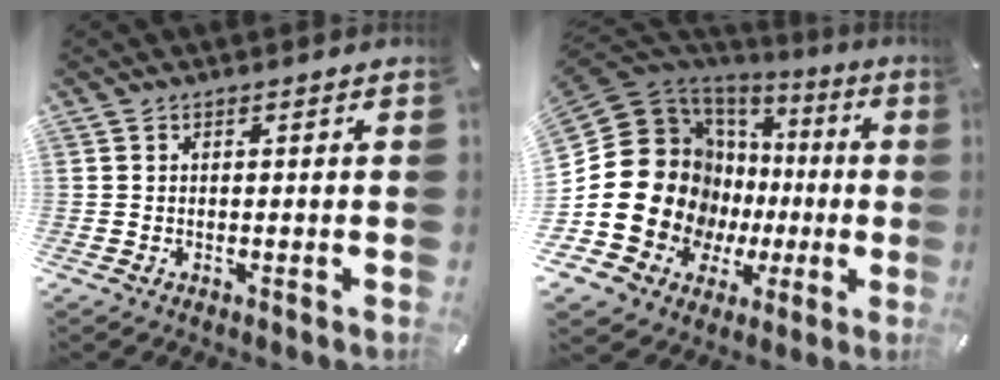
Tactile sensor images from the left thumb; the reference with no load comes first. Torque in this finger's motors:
{"motor_torque": [2.21, 2.80, 1.77, 0.99, 0.56]}